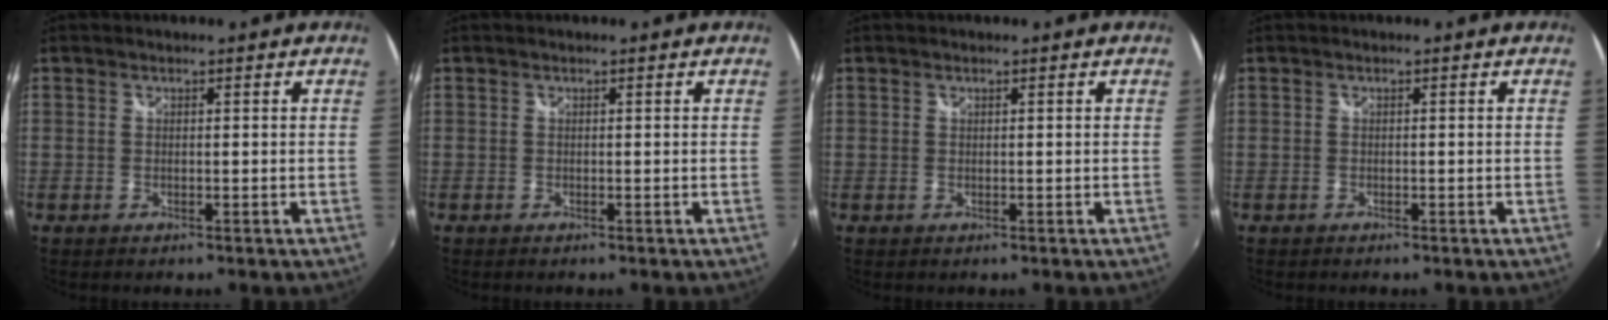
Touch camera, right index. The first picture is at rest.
{"total": 0.0}
{"total": 0.0}
{"total": 0.6, "force": [-0.6, 0.2, 0.2], "torque": [-0.004, -0.004, -0.010]}